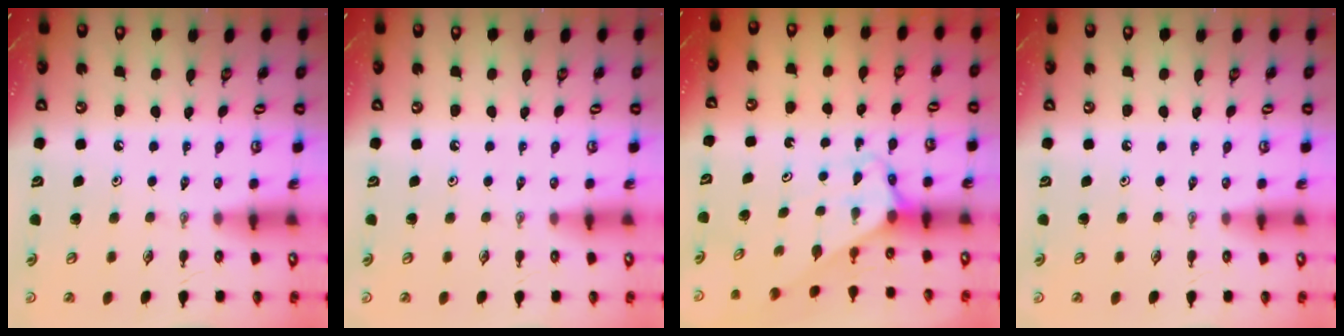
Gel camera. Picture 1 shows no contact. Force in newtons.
{"total": 0.0}
{"total": 2.9, "press": 2.9, "slide": 0.2}
{"total": 0.0}